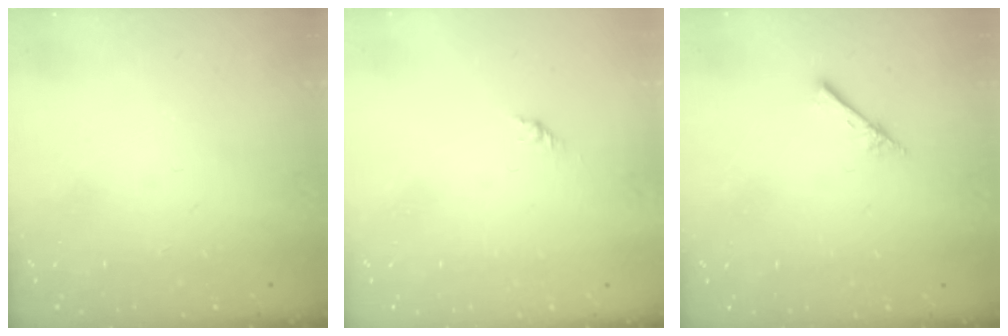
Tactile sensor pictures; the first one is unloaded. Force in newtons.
{"total": 1.7, "press": 1.6, "slide": 0.7}
{"total": 2.4, "press": 2.4, "slide": 0.3}